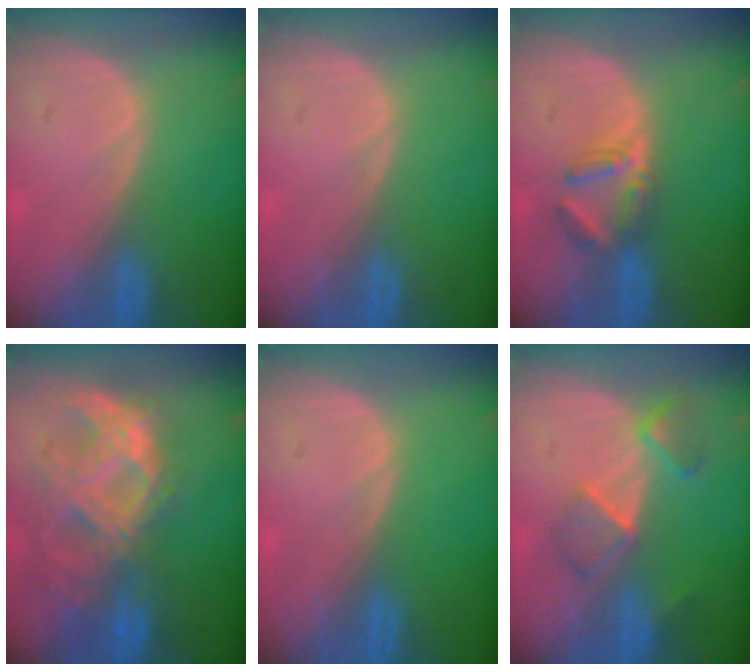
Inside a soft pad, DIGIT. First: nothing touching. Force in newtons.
{"total": 0.0}
{"total": 4.4, "press": 4.3, "slide": 1.1}
{"total": 11.1, "press": 9.4, "slide": 6.0}
{"total": 0.0}
{"total": 5.4, "press": 5.1, "slide": 2.0}